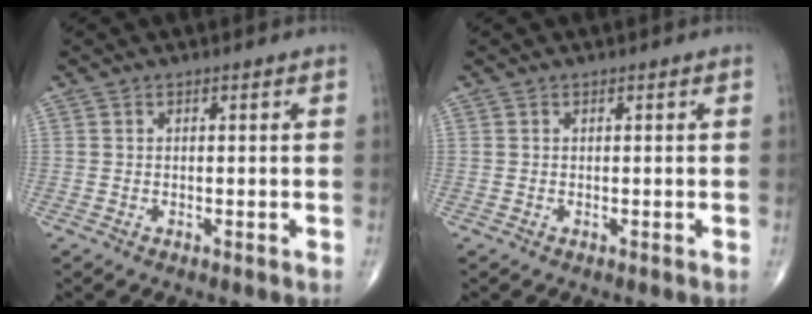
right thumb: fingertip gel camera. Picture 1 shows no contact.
{"total": 0.0}